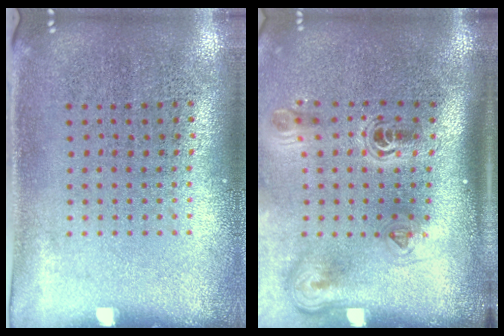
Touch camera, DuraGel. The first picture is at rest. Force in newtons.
{"total": 2.3, "press": 1.5, "slide": 1.7}